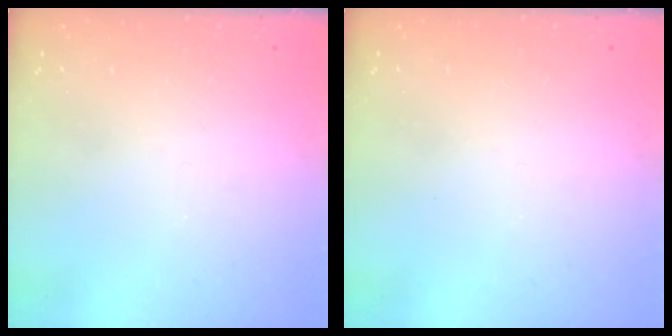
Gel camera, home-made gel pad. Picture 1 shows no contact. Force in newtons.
{"total": 0.0}